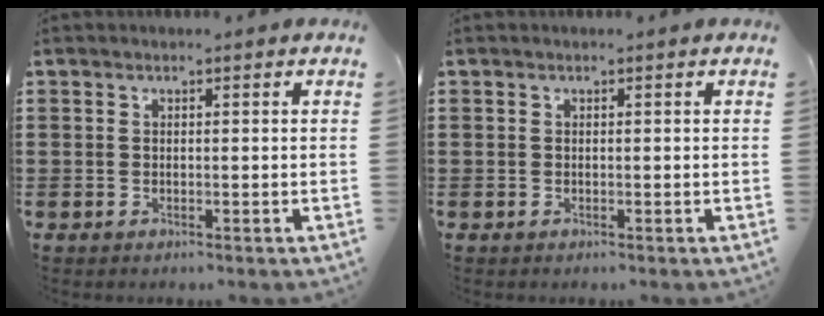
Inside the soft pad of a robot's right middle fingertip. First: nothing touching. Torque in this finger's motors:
{"motor_torque": [-1.19, -0.95, 0.05, -0.01]}